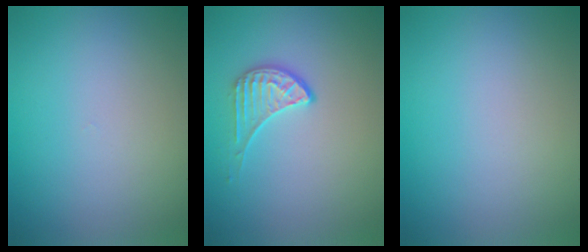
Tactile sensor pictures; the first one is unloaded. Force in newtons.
{"total": 2.0, "press": 1.5, "slide": 1.3}
{"total": 0.0}